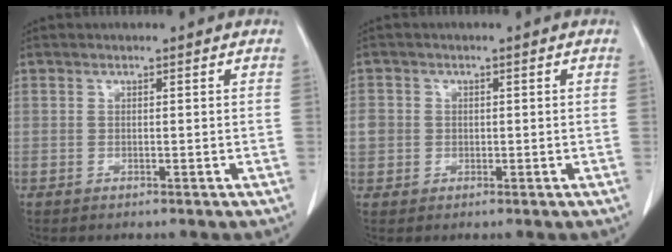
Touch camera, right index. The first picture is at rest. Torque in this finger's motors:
{"motor_torque": [0.24, 0.16, 0.16, 0.04]}